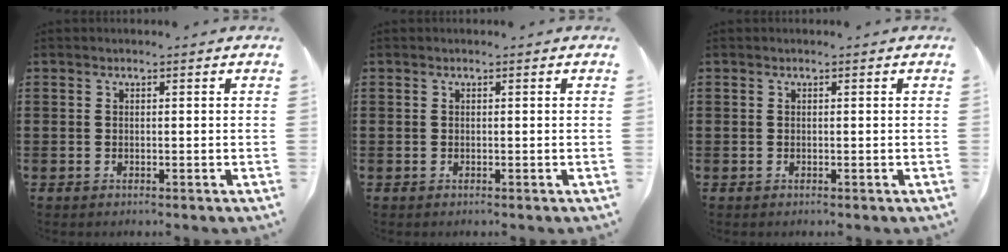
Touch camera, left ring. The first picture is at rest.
{"total": 0.0}
{"total": 0.0}